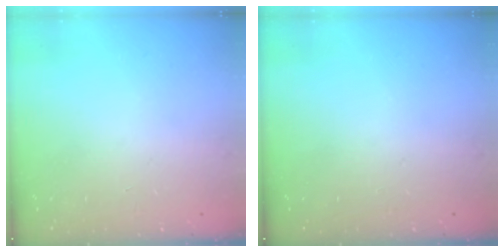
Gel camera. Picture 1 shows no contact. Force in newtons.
{"total": 0.0}